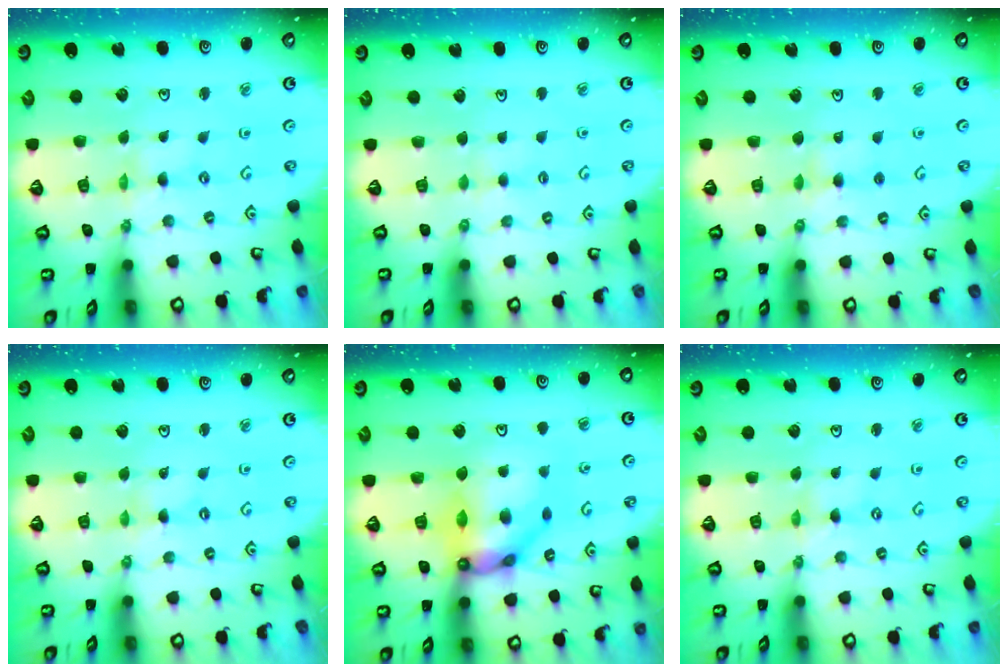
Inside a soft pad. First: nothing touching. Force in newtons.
{"total": 1.7, "press": 1.7, "slide": 0.3}
{"total": 4.5, "press": 4.4, "slide": 0.4}
{"total": 0.0}
{"total": 14.1, "press": 14.0, "slide": 1.4}
{"total": 0.0}